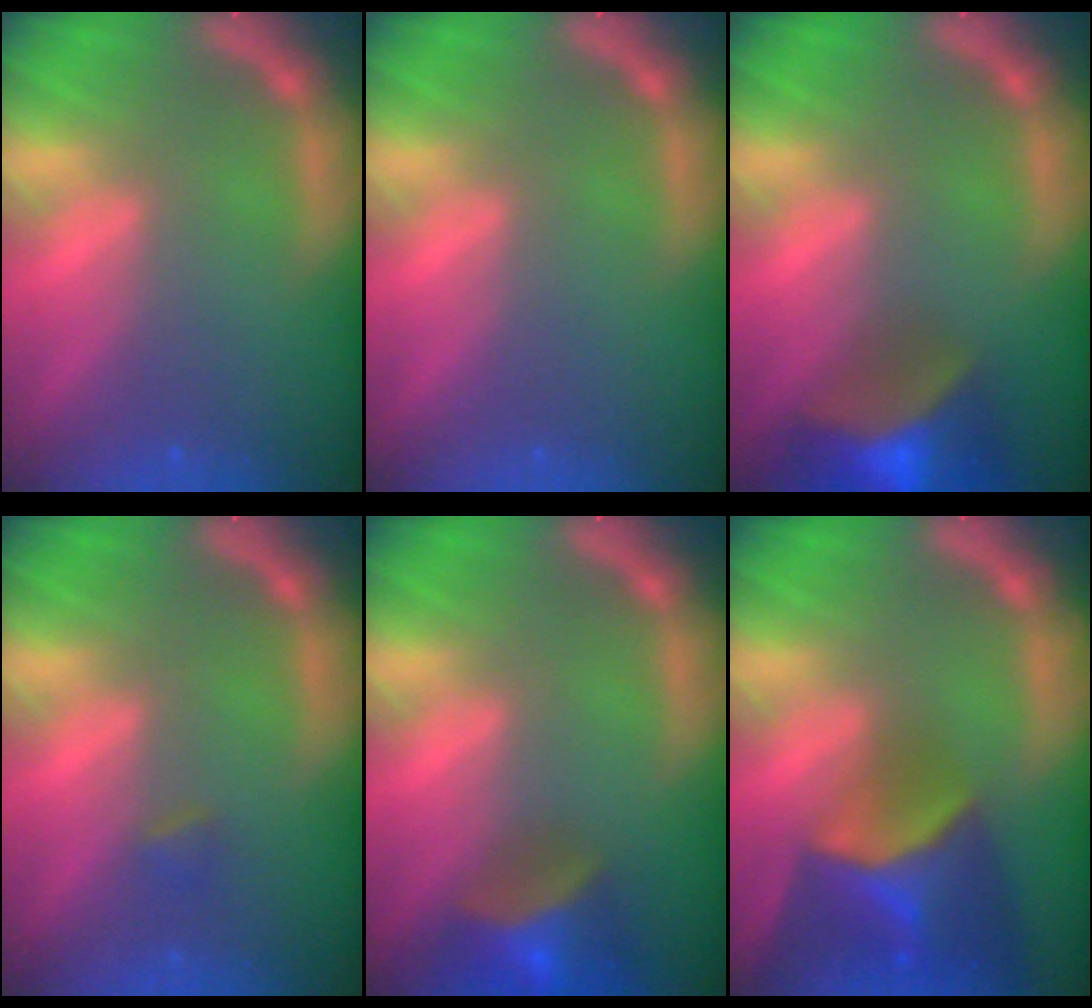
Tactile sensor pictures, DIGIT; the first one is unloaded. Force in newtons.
{"total": 0.0}
{"total": 9.9}
{"total": 0.9}
{"total": 6.5}
{"total": 8.9}